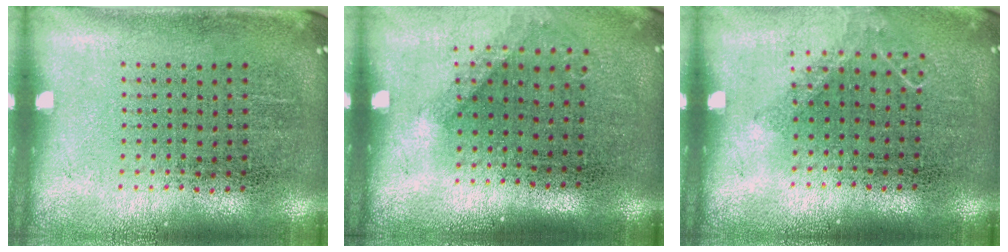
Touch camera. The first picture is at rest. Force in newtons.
{"total": 1.2, "press": 0.9, "slide": 0.7}
{"total": 0.8, "press": 0.8, "slide": 0.1}